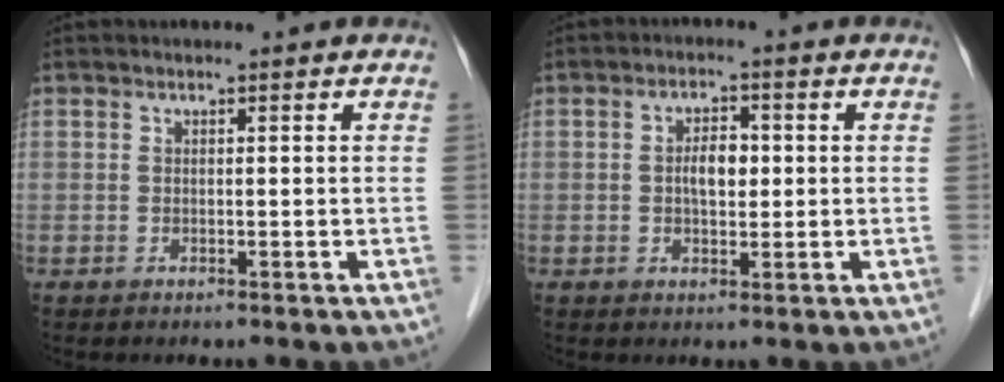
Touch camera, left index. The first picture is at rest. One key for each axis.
{"total": 3.8, "fx": 0.1, "fy": 1.9, "fz": 3.3, "tx": -0.060, "ty": 0.007, "tz": 0.002}